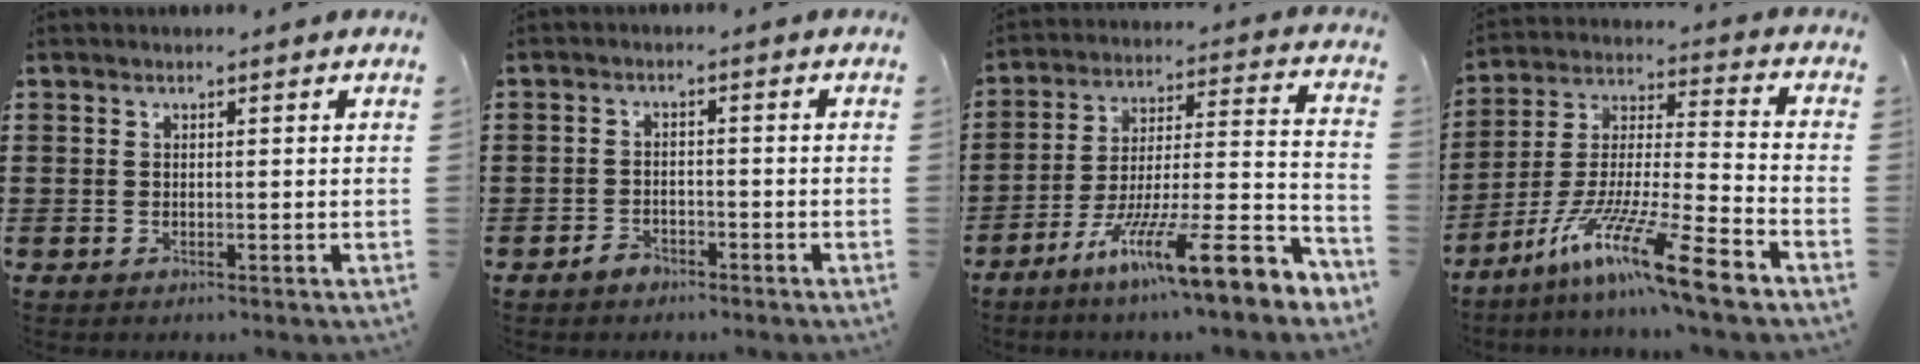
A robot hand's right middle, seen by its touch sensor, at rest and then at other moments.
{"total": 2.1, "force": [-1.8, 0.9, 0.5], "torque": [-0.015, 0.001, -0.037]}
{"total": 13.7, "force": [-9.5, 1.0, 9.8], "torque": [-0.157, 0.010, -0.170]}
{"total": 13.8, "force": [-10.3, 0.0, 9.1], "torque": [-0.176, 0.001, -0.197]}